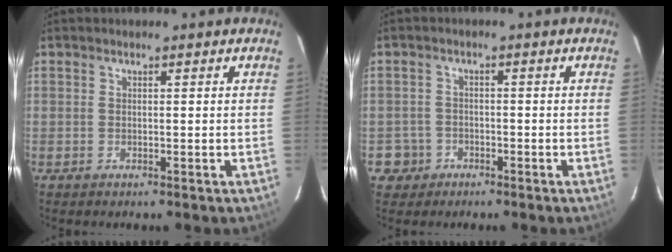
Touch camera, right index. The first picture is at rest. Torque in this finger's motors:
{"motor_torque": [-0.57, 0.03, -1.05, -0.21]}